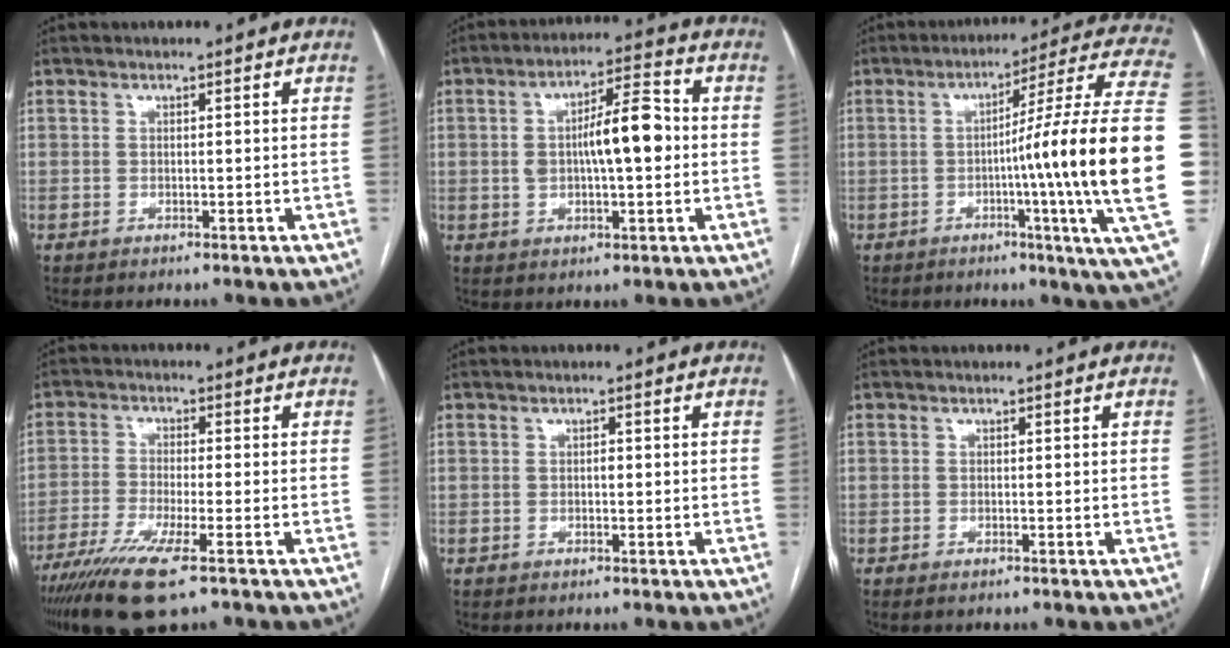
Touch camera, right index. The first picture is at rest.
{"total": 9.9, "force": [0.3, 2.8, 9.5], "torque": [-0.161, 0.025, 0.005]}
{"total": 23.4, "force": [-2.7, -2.4, 23.1], "torque": [-0.247, 0.005, -0.057]}
{"total": 10.7, "force": [-6.8, 0.7, 8.1], "torque": [-0.153, -0.028, -0.118]}
{"total": 0.7, "force": [-0.1, 0.4, 0.6], "torque": [-0.010, 0.001, -0.002]}
{"total": 0.5, "force": [-0.4, -0.1, 0.4], "torque": [-0.010, -0.002, -0.005]}